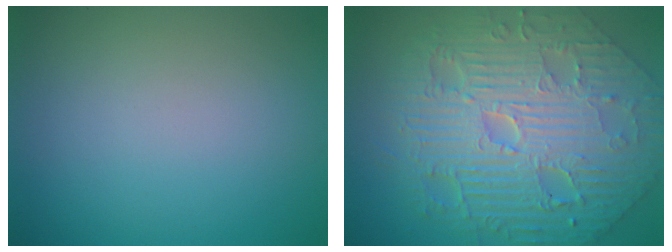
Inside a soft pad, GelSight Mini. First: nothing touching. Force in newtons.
{"total": 11.6, "press": 7.8, "slide": 8.7}